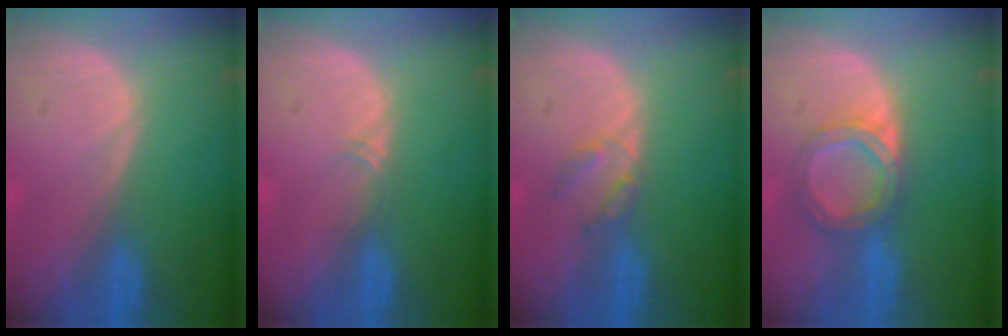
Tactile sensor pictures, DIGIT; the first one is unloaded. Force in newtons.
{"total": 1.1, "press": 1.0, "slide": 0.6}
{"total": 2.5, "press": 2.5, "slide": 0.3}
{"total": 5.6, "press": 5.3, "slide": 1.9}